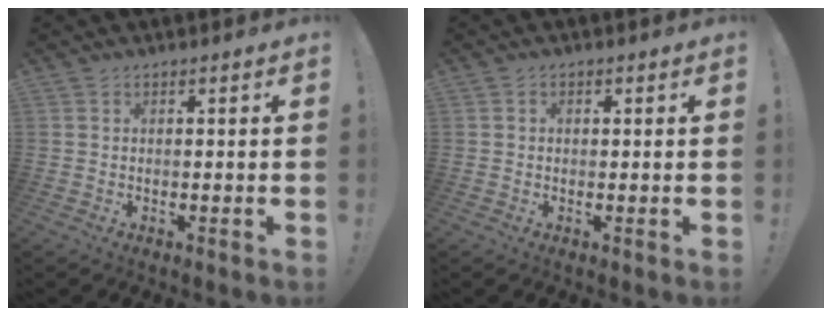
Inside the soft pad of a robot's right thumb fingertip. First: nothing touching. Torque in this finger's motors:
{"motor_torque": [-0.12, -0.19, -0.07, 0.16, 0.08]}